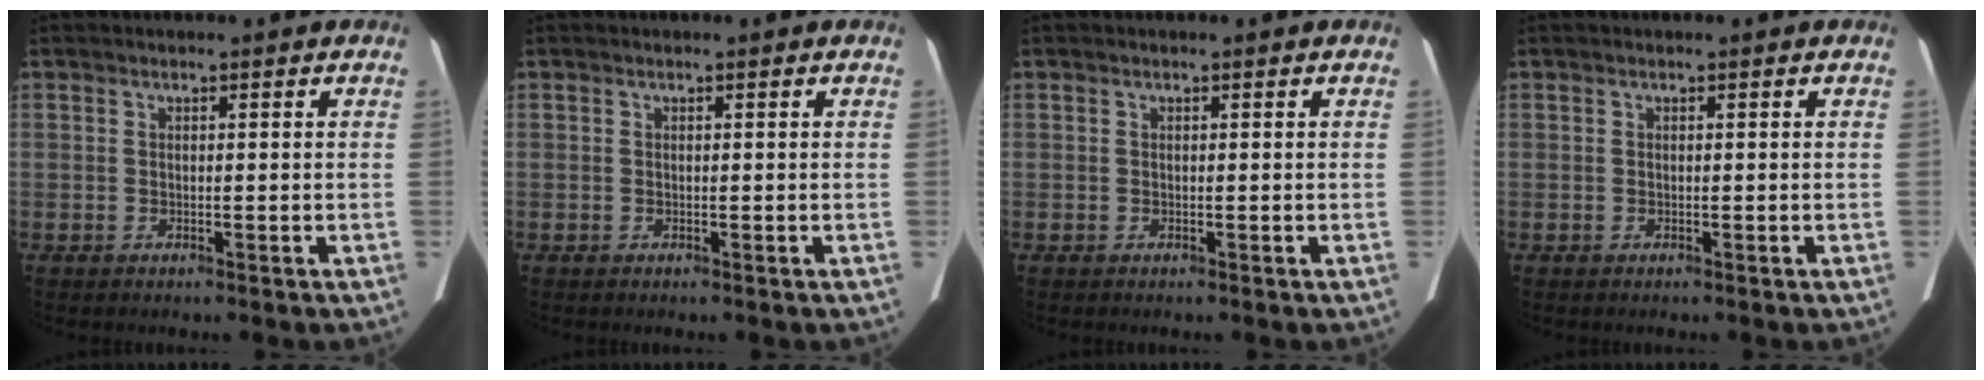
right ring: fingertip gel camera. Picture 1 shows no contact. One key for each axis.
{"total": 0.0}
{"total": 0.0}
{"total": 0.0}